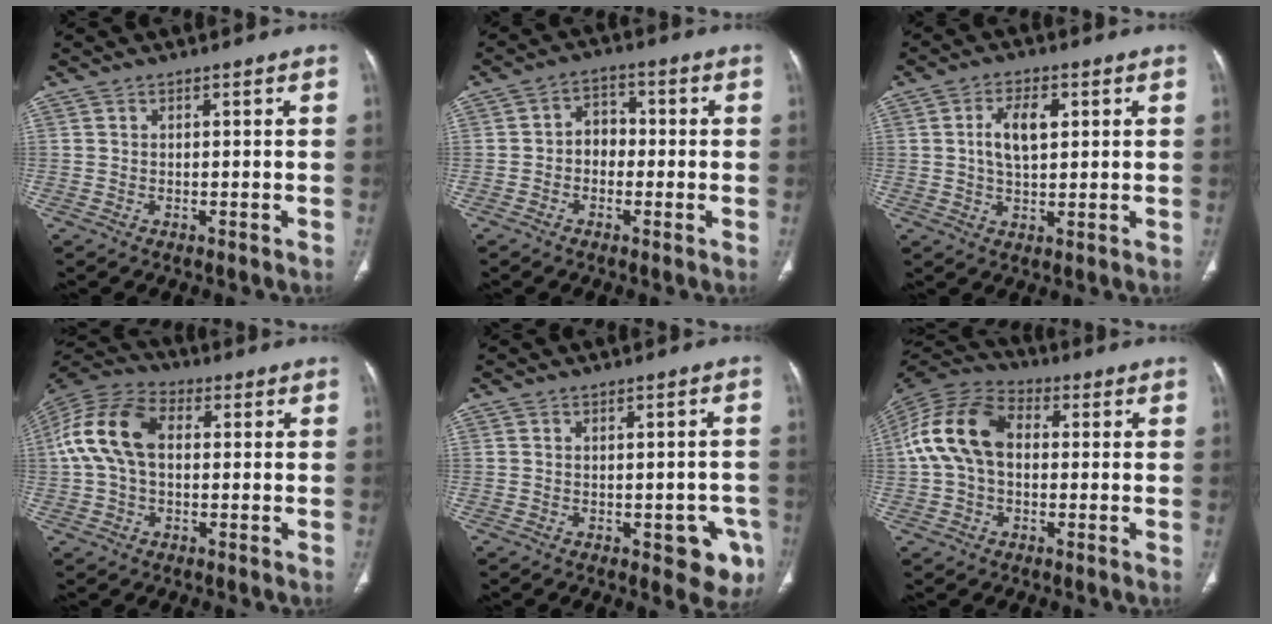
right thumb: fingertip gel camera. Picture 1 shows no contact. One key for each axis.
{"total": 4.7, "fx": -0.9, "fy": 3.8, "fz": 2.6, "tx": -0.013, "ty": 0.022, "tz": -0.027}
{"total": 6.6, "fx": 1.5, "fy": 3.6, "fz": 5.3, "tx": -0.092, "ty": 0.001, "tz": 0.027}
{"total": 13.1, "fx": 1.2, "fy": 8.5, "fz": 9.9, "tx": -0.204, "ty": 0.035, "tz": 0.014}
{"total": 7.1, "fx": -2.8, "fy": 3.4, "fz": 5.5, "tx": -0.040, "ty": 0.009, "tz": -0.026}
{"total": 13.9, "fx": 0.9, "fy": 9.4, "fz": 10.2, "tx": -0.199, "ty": 0.036, "tz": 0.005}